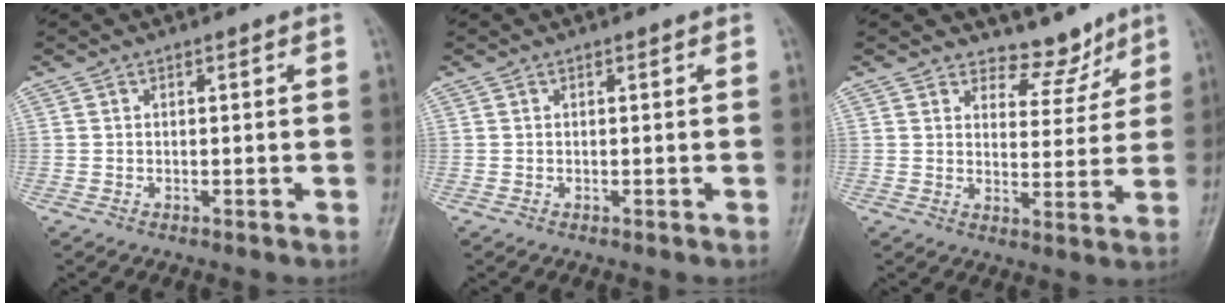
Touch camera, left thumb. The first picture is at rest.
{"total": 0.0}
{"total": 5.9, "force": [5.1, 2.9, 0.5], "torque": [0.022, -0.046, 0.082]}